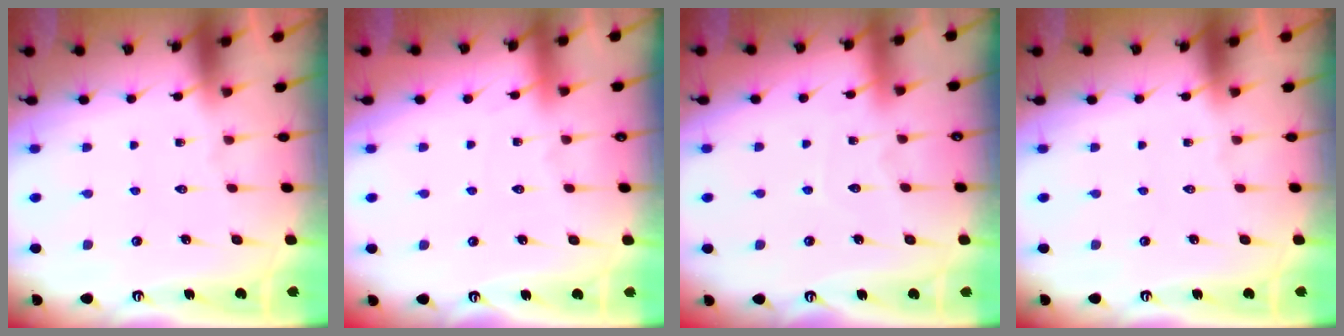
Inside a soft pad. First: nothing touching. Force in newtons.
{"total": 2.5, "press": 2.5, "slide": 0.3}
{"total": 5.9, "press": 5.8, "slide": 0.6}
{"total": 0.0}